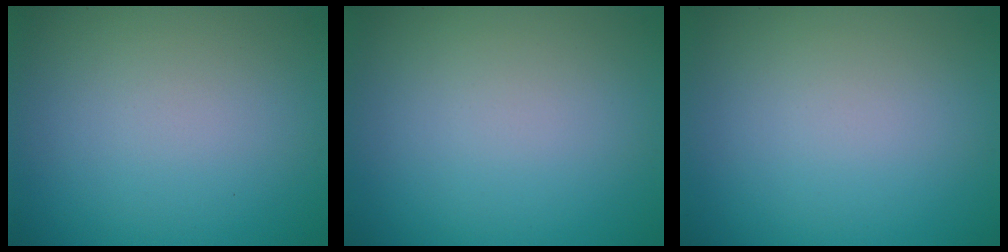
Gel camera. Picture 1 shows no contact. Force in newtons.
{"total": 0.0}
{"total": 0.0}